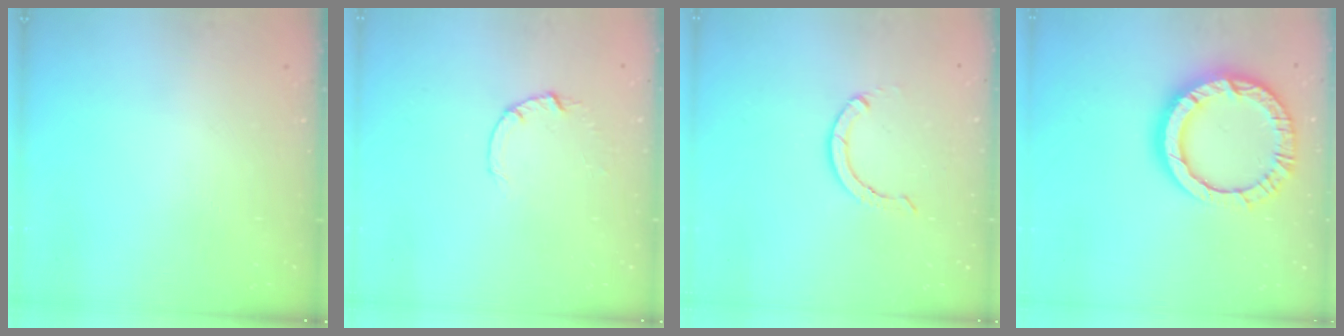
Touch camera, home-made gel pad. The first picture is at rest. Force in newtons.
{"total": 2.6, "press": 2.6, "slide": 0.4}
{"total": 2.9, "press": 2.9, "slide": 0.1}
{"total": 16.2, "press": 16.1, "slide": 1.6}